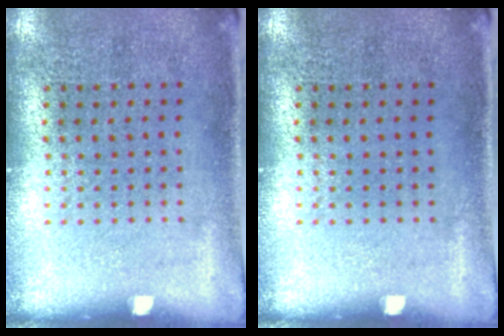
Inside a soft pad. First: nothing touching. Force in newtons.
{"total": 0.0}